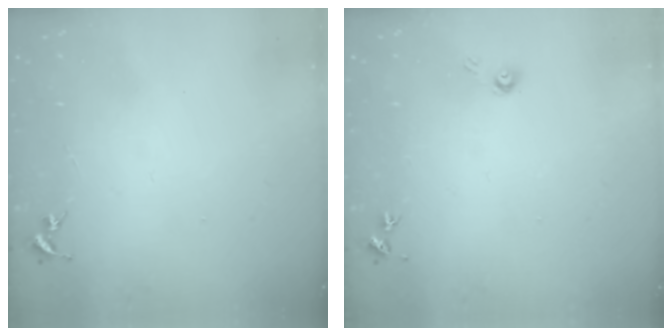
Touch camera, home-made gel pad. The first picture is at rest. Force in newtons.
{"total": 4.1, "press": 4.1, "slide": 0.4}